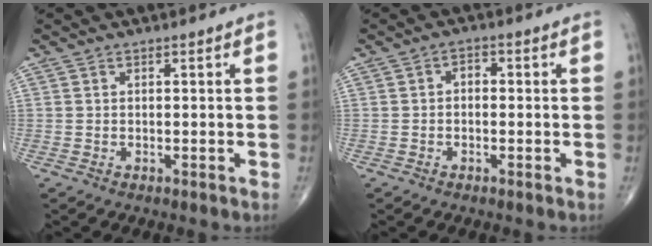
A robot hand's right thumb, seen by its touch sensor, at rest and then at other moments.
{"total": 1.9, "force": [-0.2, 1.3, 1.3], "torque": [-0.008, 0.008, -0.012]}